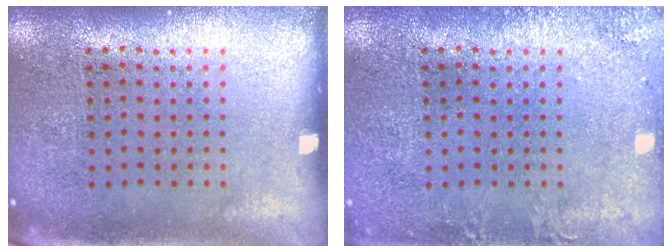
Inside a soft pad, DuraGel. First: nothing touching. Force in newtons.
{"total": 1.6, "press": 1.6, "slide": 0.1}